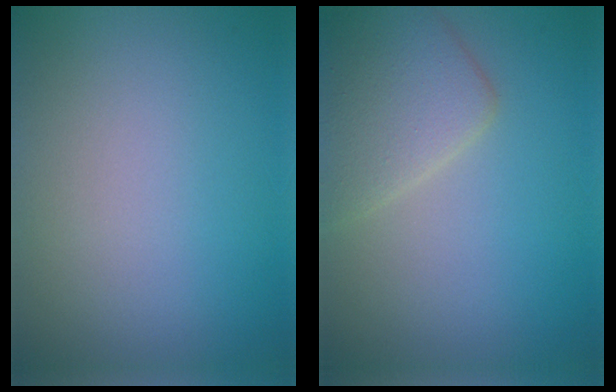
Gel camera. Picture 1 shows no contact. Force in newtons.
{"total": 4.2, "press": 4.2, "slide": 0.3}